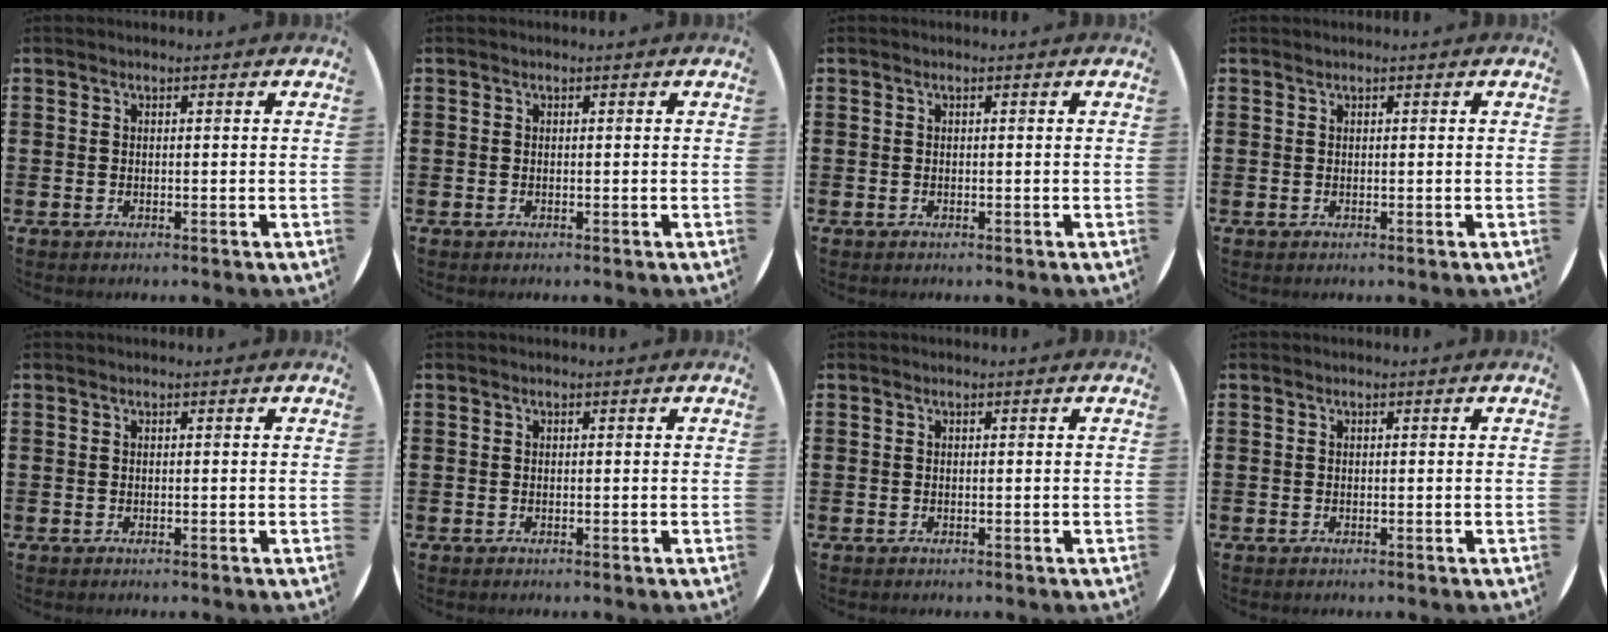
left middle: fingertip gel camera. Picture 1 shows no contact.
{"total": 0.0}
{"total": 0.0}
{"total": 0.0}
{"total": 0.0}
{"total": 0.0}
{"total": 0.0}
{"total": 0.0}